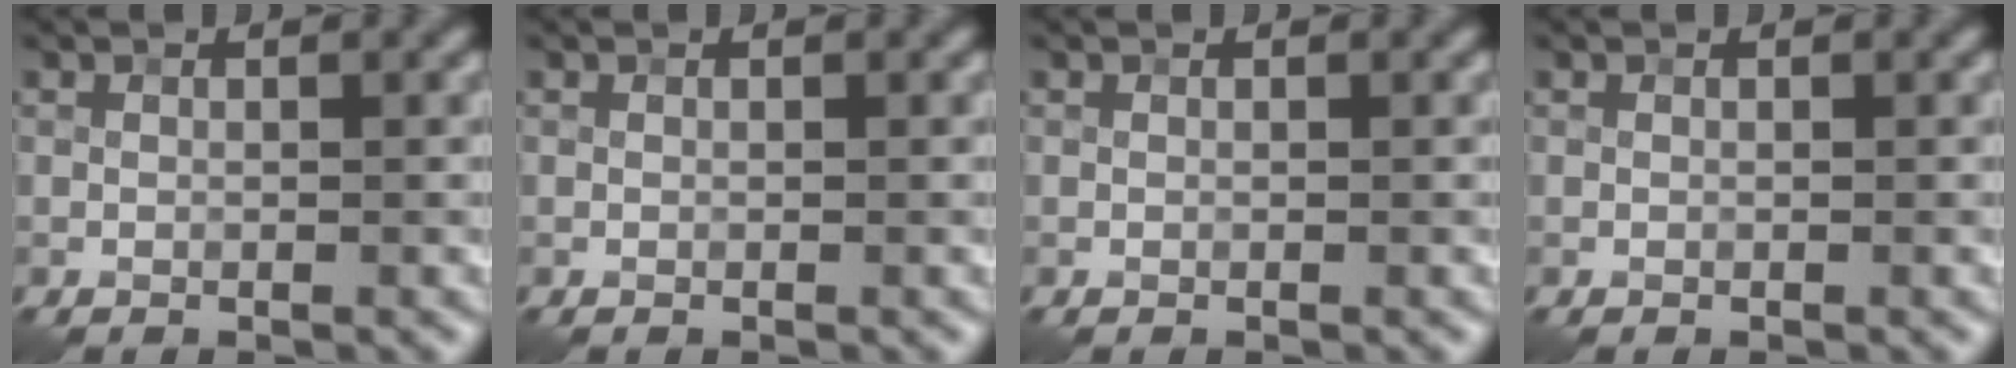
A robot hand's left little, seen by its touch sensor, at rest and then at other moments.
{"total": 0.0}
{"total": 0.0}
{"total": 0.0}